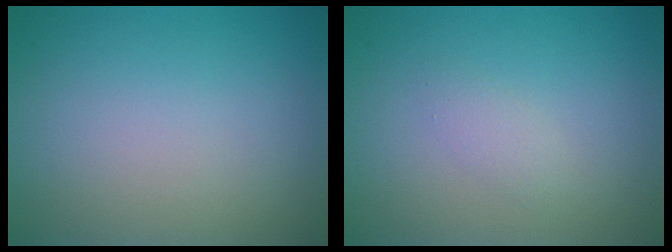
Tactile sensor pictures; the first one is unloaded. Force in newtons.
{"total": 1.1, "press": 1.1, "slide": 0.1}